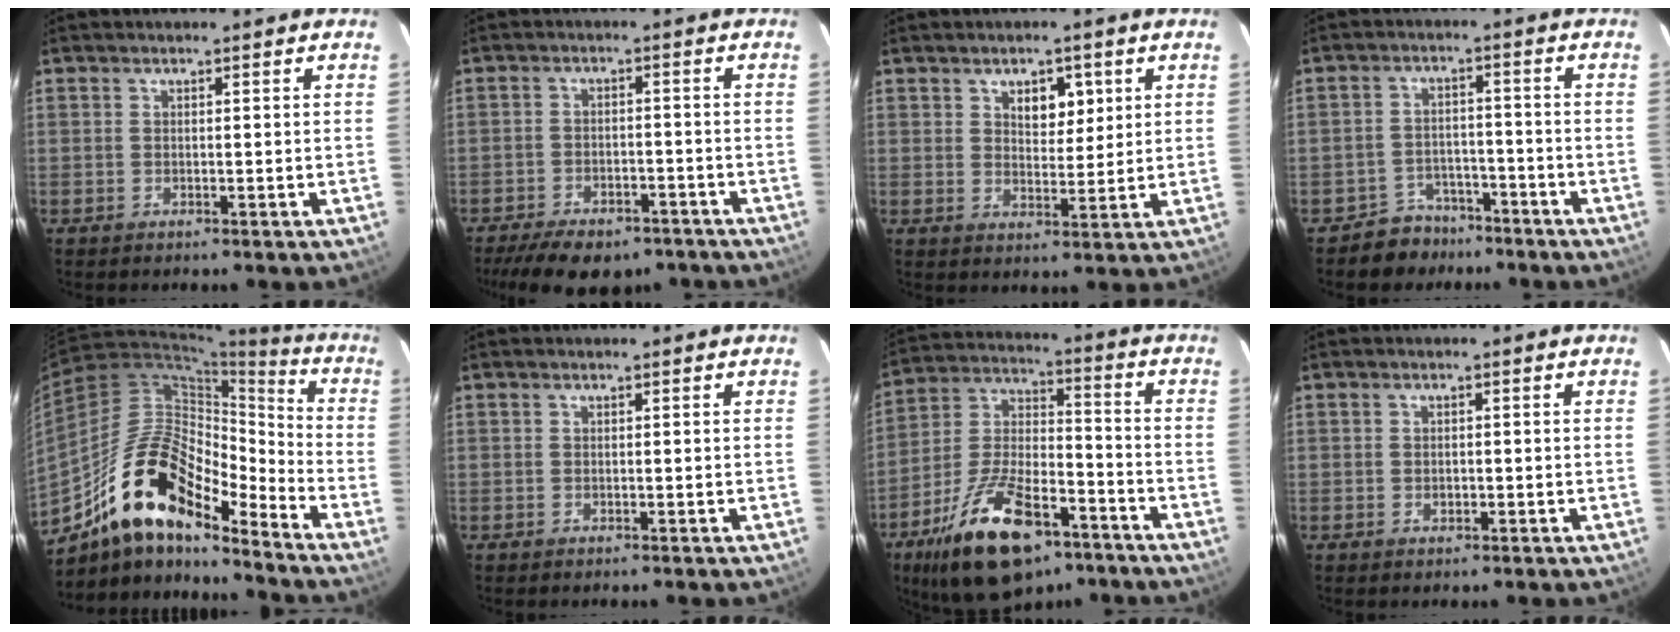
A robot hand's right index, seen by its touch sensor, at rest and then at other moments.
{"total": 14.8, "force": [-11.3, 6.7, 6.9], "torque": [-0.164, -0.015, -0.157]}
{"total": 5.2, "force": [2.3, 3.1, 3.4], "torque": [-0.046, 0.003, 0.040]}
{"total": 6.2, "force": [-4.7, 4.1, -0.1], "torque": [-0.008, 0.029, -0.070]}
{"total": 19.0, "force": [-13.7, 6.7, 11.4], "torque": [-0.200, 0.007, -0.261]}
{"total": 0.0}
{"total": 22.0, "force": [-13.3, 9.8, 14.5], "torque": [-0.277, 0.002, -0.218]}
{"total": 1.4, "force": [-0.3, 1.1, 0.8], "torque": [-0.013, 0.002, -0.004]}